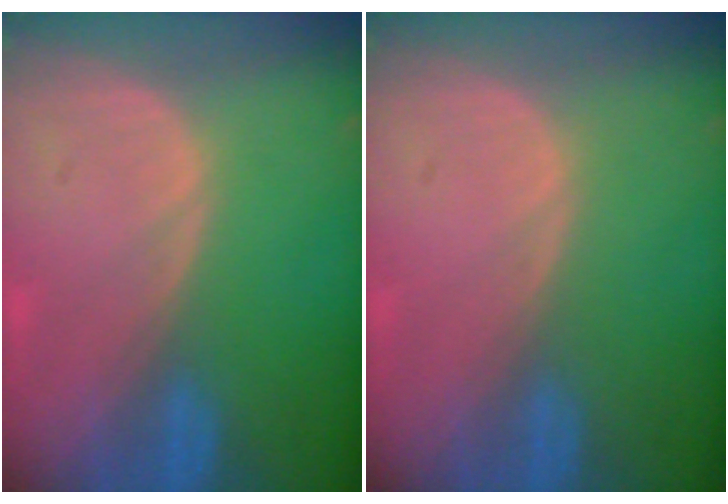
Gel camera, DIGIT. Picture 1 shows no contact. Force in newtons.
{"total": 0.0}